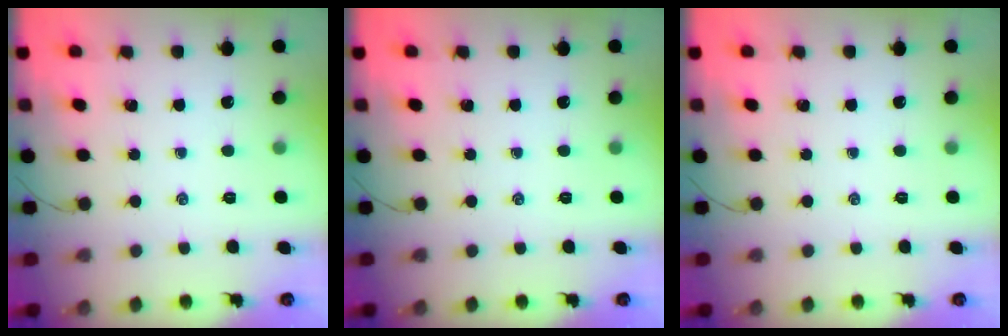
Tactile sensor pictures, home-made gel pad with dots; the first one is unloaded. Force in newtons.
{"total": 0.0}
{"total": 0.0}